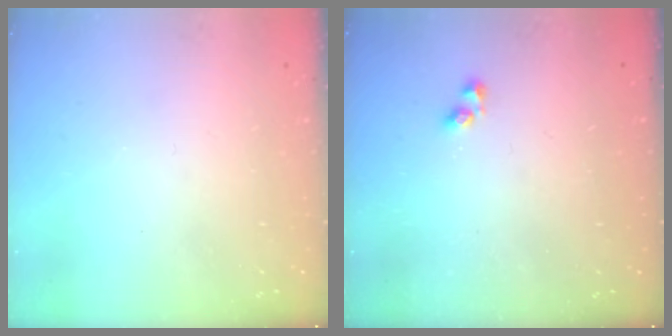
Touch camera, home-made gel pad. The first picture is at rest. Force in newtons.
{"total": 2.9, "press": 2.9, "slide": 0.6}